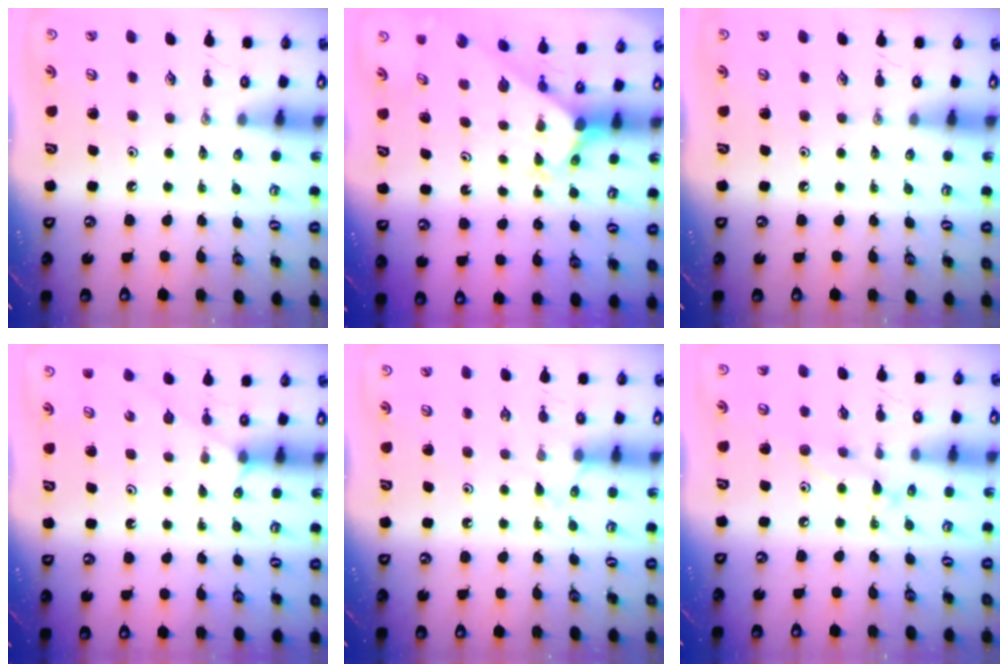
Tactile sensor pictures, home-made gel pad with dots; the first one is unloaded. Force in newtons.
{"total": 3.1, "press": 3.1, "slide": 0.2}
{"total": 0.0}
{"total": 2.5, "press": 2.5, "slide": 0.3}
{"total": 4.7, "press": 4.7, "slide": 0.7}
{"total": 8.8, "press": 8.8, "slide": 0.6}